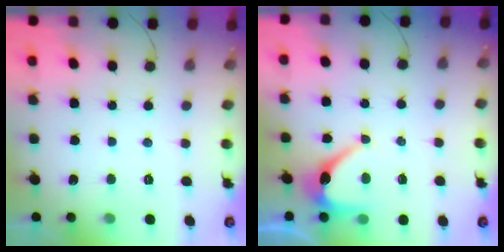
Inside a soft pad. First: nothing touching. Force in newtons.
{"total": 6.8, "press": 6.7, "slide": 0.6}